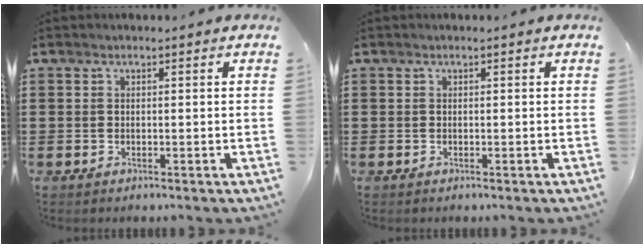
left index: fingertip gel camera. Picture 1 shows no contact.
{"total": 0.0}